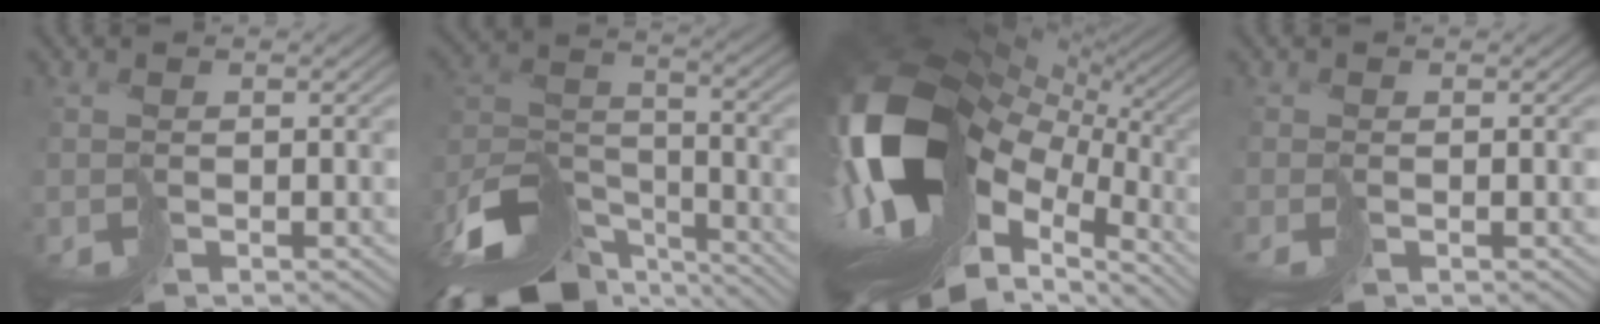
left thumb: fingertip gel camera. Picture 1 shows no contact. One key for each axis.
{"total": 14.6, "fx": -11.9, "fy": 5.2, "fz": 6.7, "tx": -0.171, "ty": -0.027, "tz": -0.190}
{"total": 18.7, "fx": -1.2, "fy": 11.6, "fz": 14.6, "tx": -0.312, "ty": -0.023, "tz": -0.004}
{"total": 1.1, "fx": 0.1, "fy": -0.9, "fz": -0.7, "tx": 0.022, "ty": 0.005, "tz": 0.003}